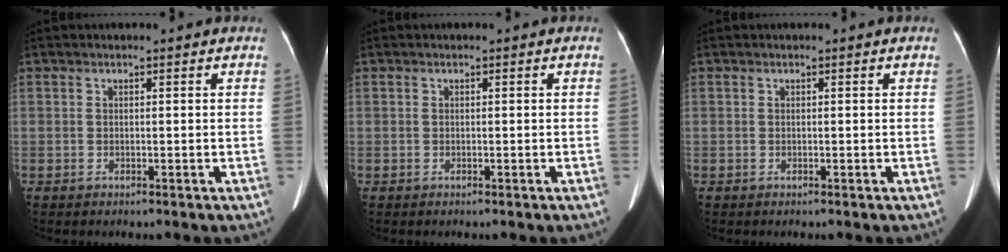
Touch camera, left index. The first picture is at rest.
{"total": 0.0}
{"total": 0.0}